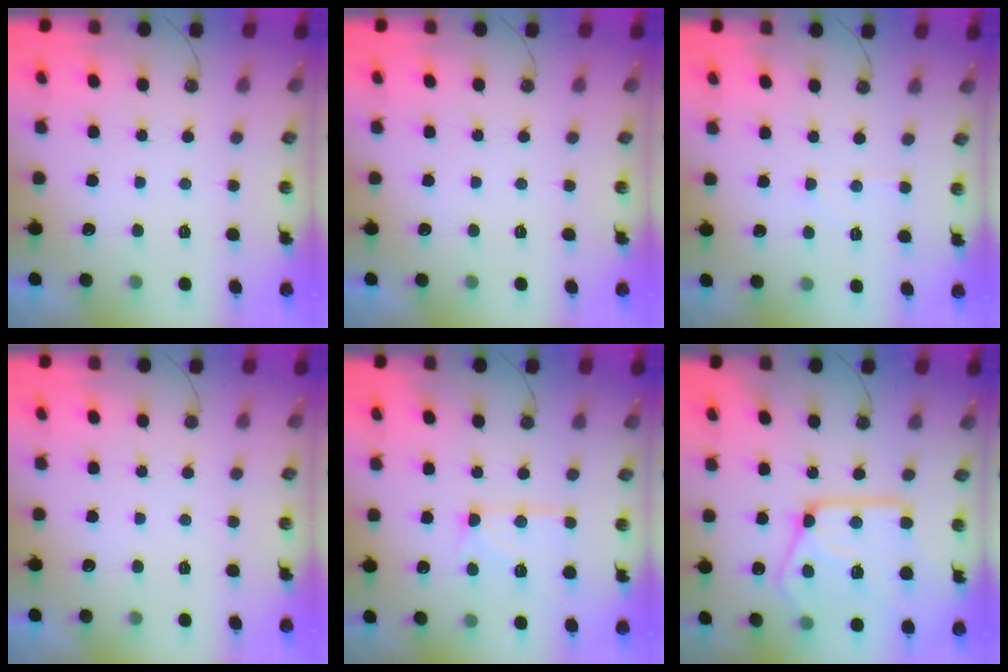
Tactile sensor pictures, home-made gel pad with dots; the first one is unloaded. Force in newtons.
{"total": 0.0}
{"total": 4.7, "press": 4.7, "slide": 0.5}
{"total": 0.0}
{"total": 11.1, "press": 11.1, "slide": 0.8}
{"total": 21.8, "press": 21.7, "slide": 2.2}